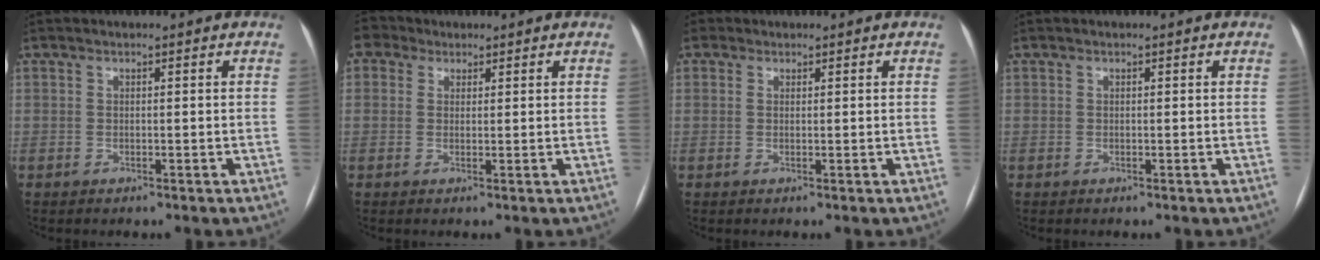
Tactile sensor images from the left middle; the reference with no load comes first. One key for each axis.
{"total": 2.0, "fx": 1.3, "fy": 1.5, "fz": -0.2, "tx": 0.007, "ty": 0.015, "tz": 0.020}
{"total": 0.7, "fx": -0.1, "fy": -0.2, "fz": -0.6, "tx": 0.023, "ty": -0.007, "tz": -0.008}
{"total": 0.0}